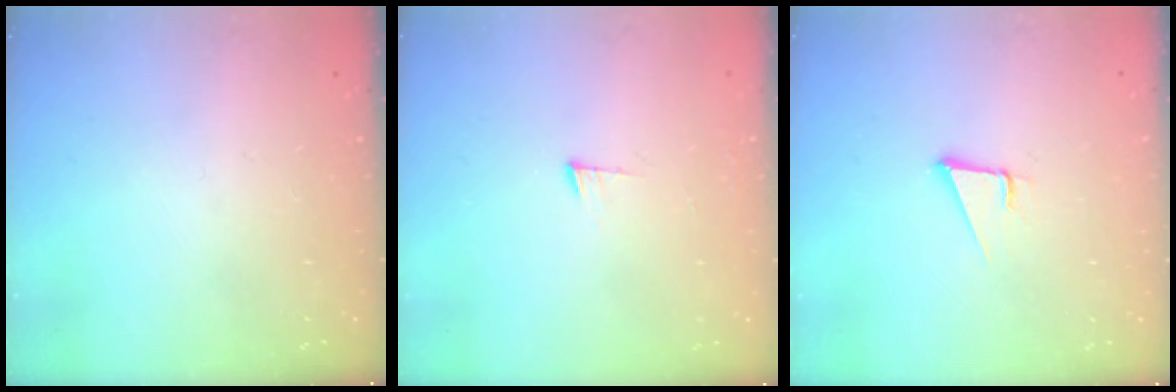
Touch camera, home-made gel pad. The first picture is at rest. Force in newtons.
{"total": 3.5, "press": 3.5, "slide": 0.5}
{"total": 3.7, "press": 2.9, "slide": 2.3}